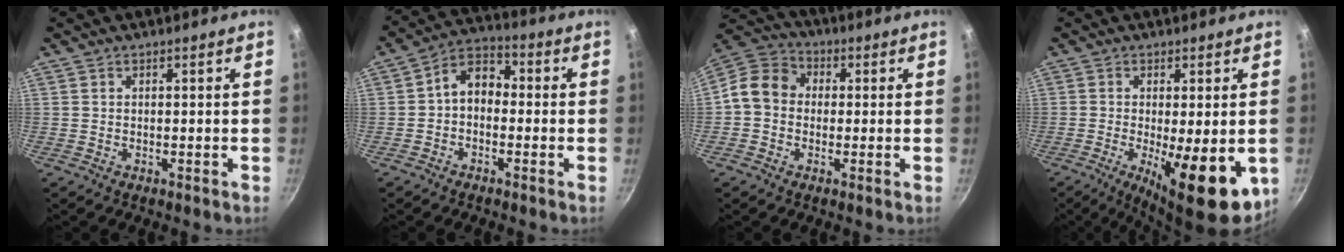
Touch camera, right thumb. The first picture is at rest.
{"total": 7.4, "force": [-0.6, 5.3, 5.2], "torque": [-0.063, 0.031, -0.028]}
{"total": 9.7, "force": [-0.2, 8.1, 5.3], "torque": [-0.085, 0.031, -0.018]}
{"total": 15.0, "force": [-4.1, 4.8, 13.6], "torque": [-0.170, -0.023, -0.043]}